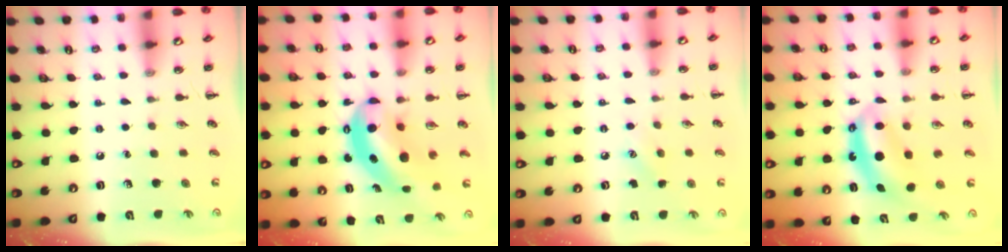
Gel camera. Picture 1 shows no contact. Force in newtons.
{"total": 7.6, "press": 7.4, "slide": 1.8}
{"total": 5.9, "press": 5.7, "slide": 1.5}
{"total": 6.7, "press": 6.6, "slide": 1.2}